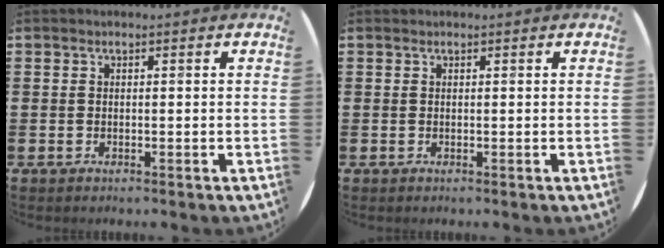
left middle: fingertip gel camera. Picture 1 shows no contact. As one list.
[{"total": 0.0}]